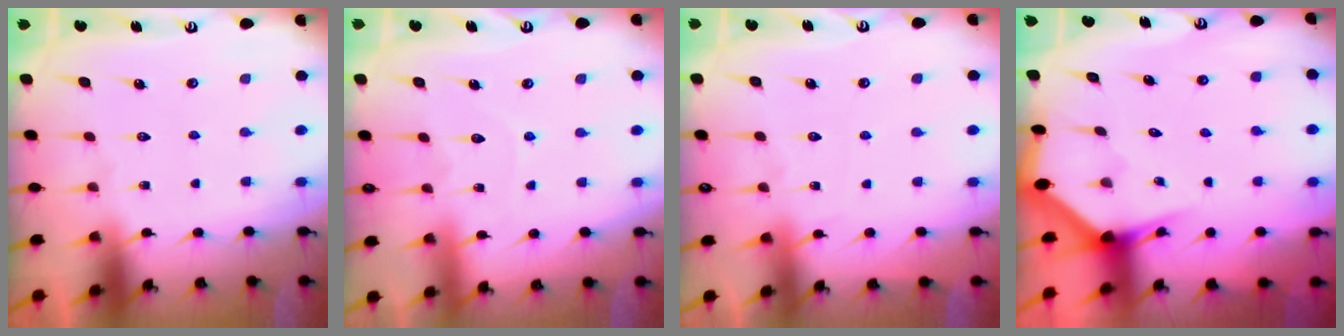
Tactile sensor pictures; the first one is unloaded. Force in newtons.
{"total": 5.0, "press": 5.0, "slide": 0.2}
{"total": 3.5, "press": 3.5, "slide": 0.5}
{"total": 2.7, "press": 2.7, "slide": 0.1}